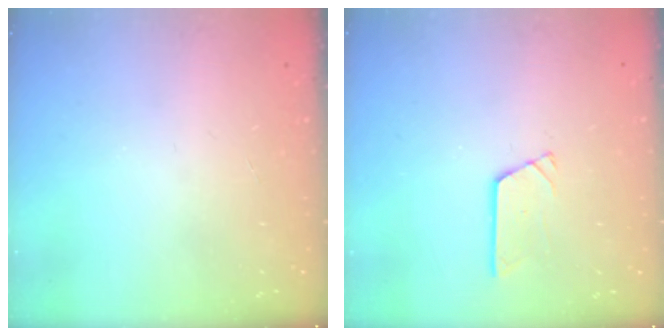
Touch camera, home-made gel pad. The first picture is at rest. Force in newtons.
{"total": 2.4, "press": 2.4, "slide": 0.2}